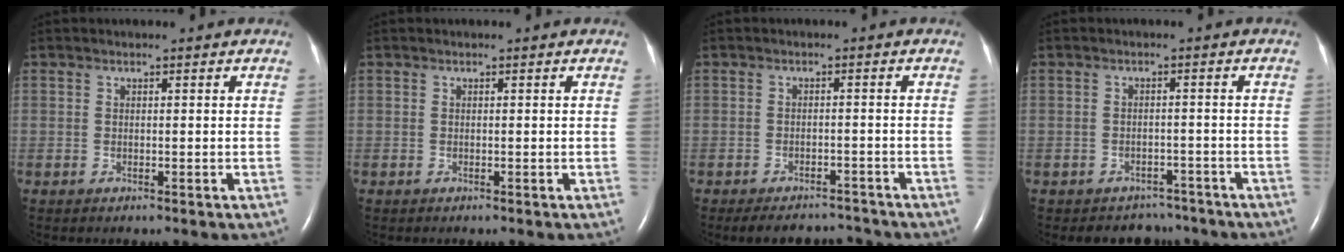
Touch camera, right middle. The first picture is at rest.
{"total": 0.0}
{"total": 5.8, "force": [-5.6, 1.4, 0.6], "torque": [-0.003, 0.008, -0.078]}
{"total": 4.3, "force": [-3.6, 2.2, -0.4], "torque": [0.006, 0.018, -0.047]}